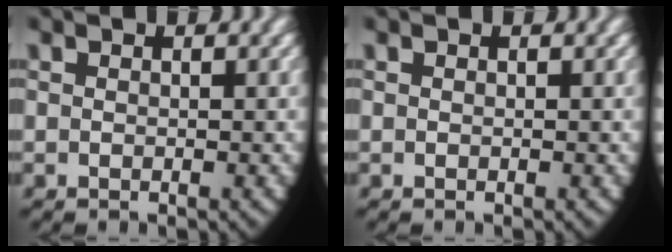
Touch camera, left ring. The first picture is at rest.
{"total": 0.0}